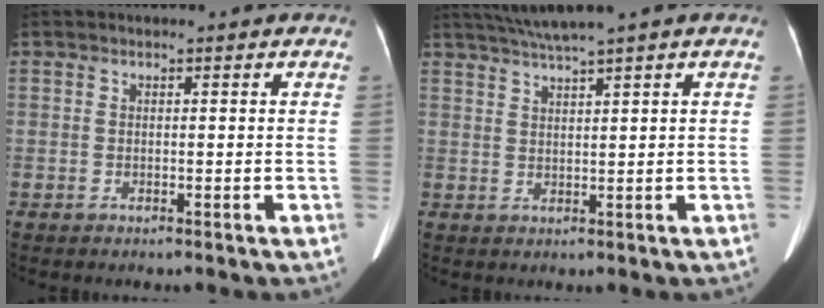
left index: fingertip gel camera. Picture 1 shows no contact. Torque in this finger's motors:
{"motor_torque": [0.14, -0.20, -0.01, 0.07]}